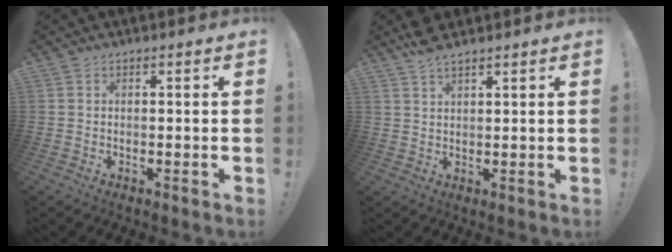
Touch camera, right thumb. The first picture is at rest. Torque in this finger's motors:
{"motor_torque": [0.07, 1.16, 0.39, 0.53, 0.01]}